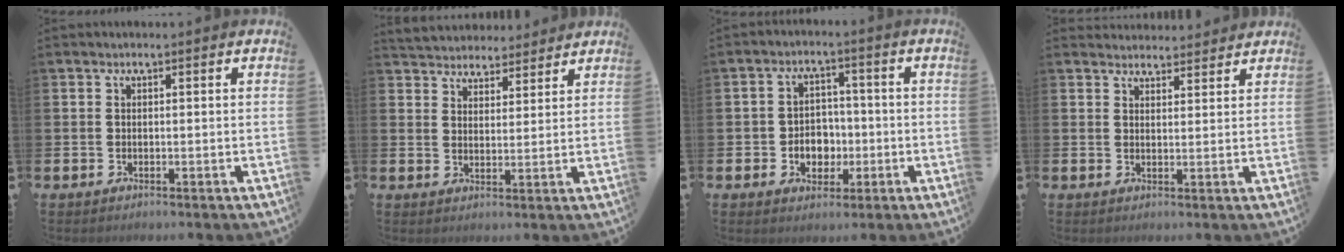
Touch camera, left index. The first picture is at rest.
{"total": 4.4, "force": [4.1, 1.2, -0.5], "torque": [-0.009, -0.027, 0.074]}
{"total": 4.2, "force": [-0.8, 3.7, 1.6], "torque": [-0.031, 0.002, -0.023]}
{"total": 3.1, "force": [3.0, 0.8, -0.2], "torque": [0.010, -0.019, 0.053]}